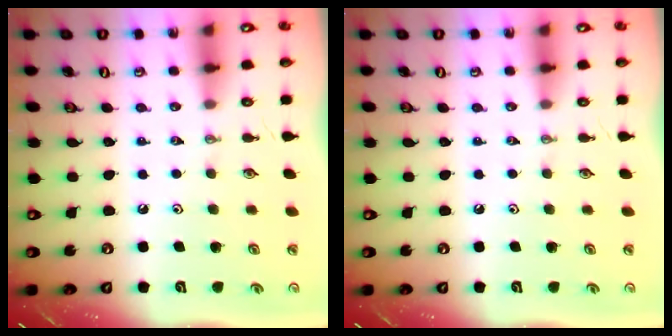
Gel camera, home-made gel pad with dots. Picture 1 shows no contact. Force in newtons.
{"total": 0.0}